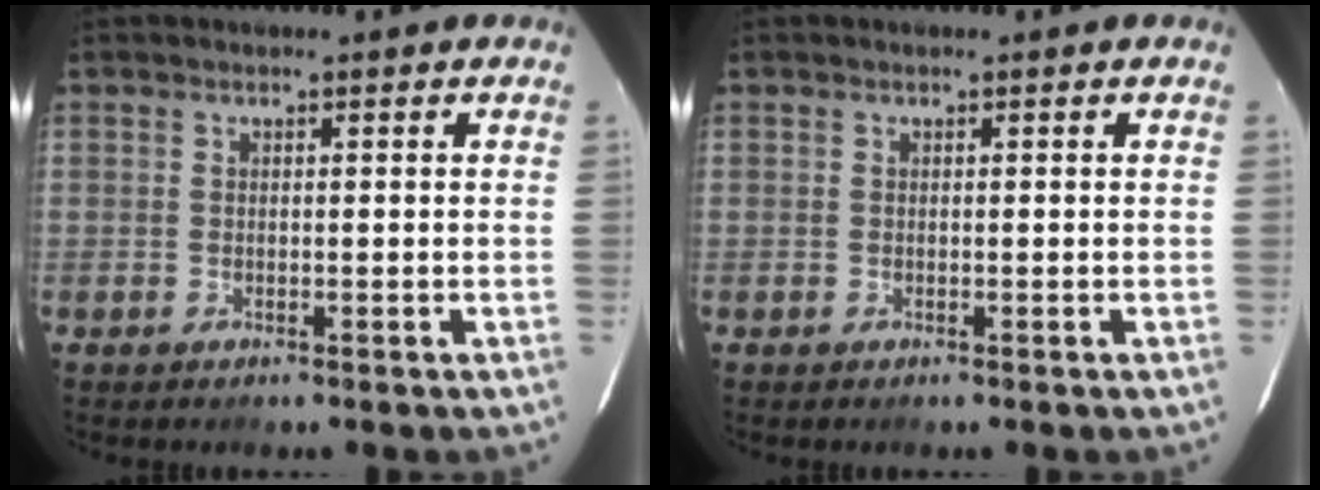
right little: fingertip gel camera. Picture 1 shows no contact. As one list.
[{"total": 0.0}]